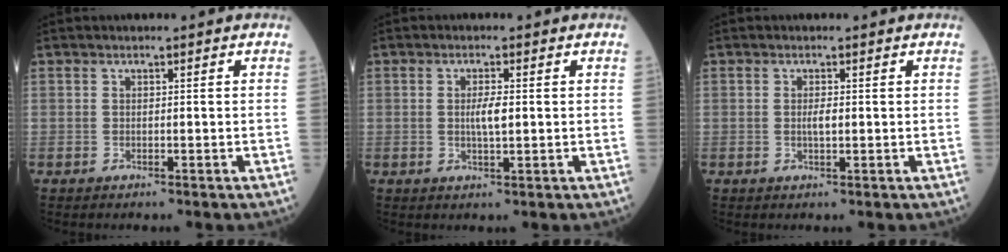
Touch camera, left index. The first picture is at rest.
{"total": 2.5, "force": [0.2, 0.4, 2.5], "torque": [-0.049, -0.002, 0.006]}
{"total": 1.3, "force": [0.2, 0.3, 1.2], "torque": [-0.024, 0.000, 0.003]}